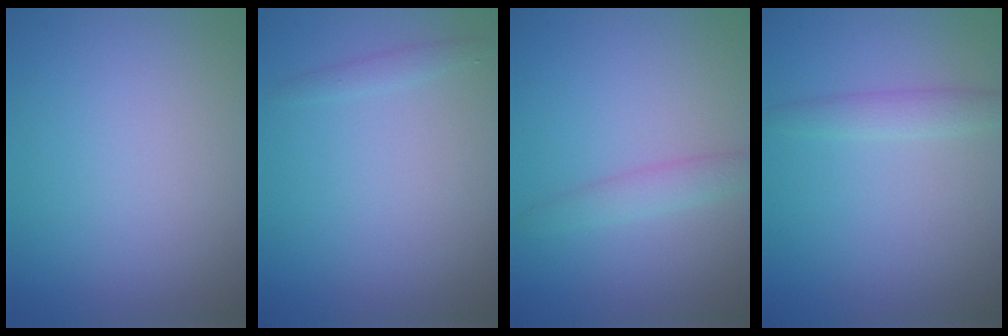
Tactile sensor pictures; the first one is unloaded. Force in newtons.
{"total": 0.8, "press": 0.8, "slide": 0.0}
{"total": 1.8, "press": 1.8, "slide": 0.1}
{"total": 1.7, "press": 1.7, "slide": 0.0}